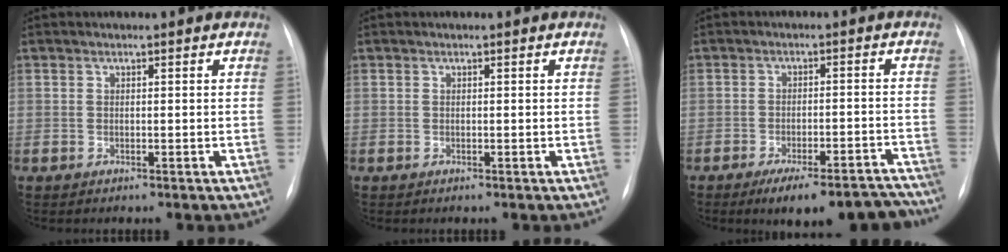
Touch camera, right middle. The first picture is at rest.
{"total": 0.0}
{"total": 12.8, "force": [-11.1, 2.9, 5.6], "torque": [-0.047, 0.029, -0.147]}